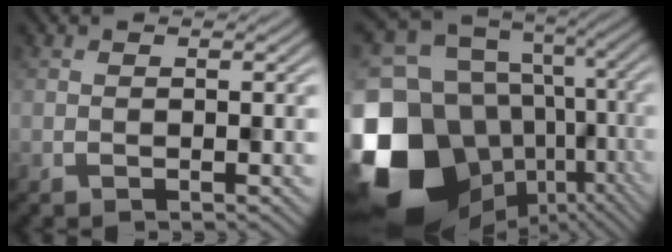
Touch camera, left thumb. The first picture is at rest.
{"total": 20.1, "force": [-6.6, 15.4, 11.1], "torque": [-0.306, -0.026, -0.071]}